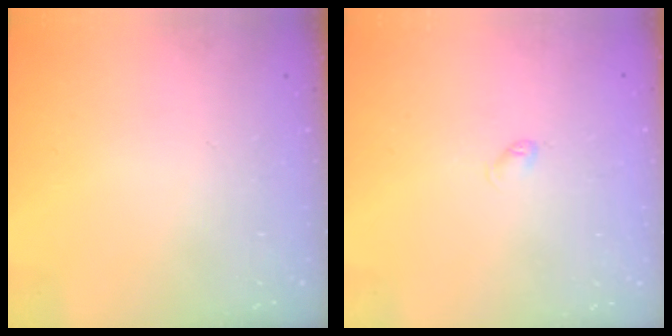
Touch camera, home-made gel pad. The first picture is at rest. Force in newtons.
{"total": 2.6, "press": 2.6, "slide": 0.4}